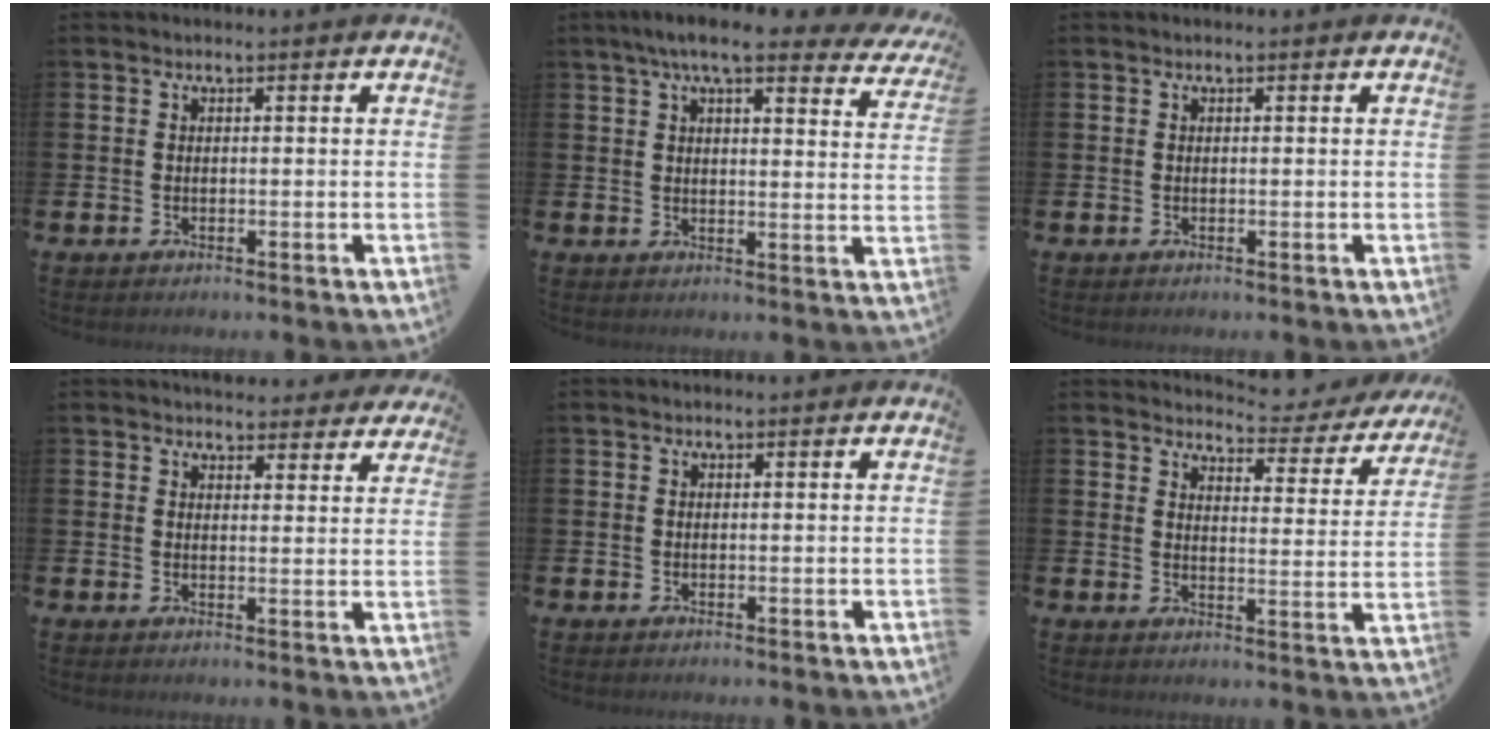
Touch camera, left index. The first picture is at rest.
{"total": 7.4, "force": [6.3, 1.2, 3.8], "torque": [-0.076, -0.018, 0.109]}
{"total": 0.0}
{"total": 4.5, "force": [4.3, 1.2, 0.3], "torque": [-0.002, -0.022, 0.077]}
{"total": 0.0}
{"total": 4.2, "force": [4.0, 0.9, 0.9], "torque": [-0.025, -0.031, 0.065]}